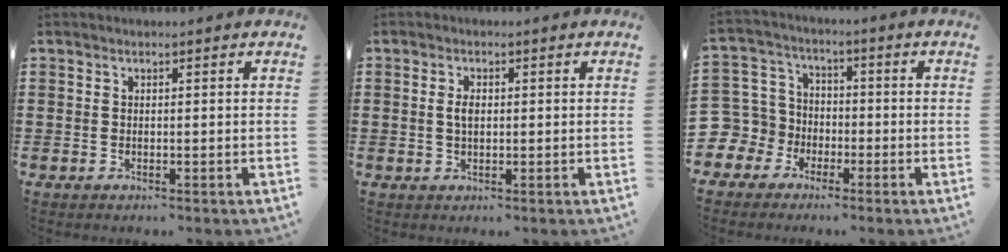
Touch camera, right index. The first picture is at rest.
{"total": 2.4, "force": [0.3, 1.1, 2.1], "torque": [-0.044, 0.006, 0.003]}
{"total": 6.4, "force": [-1.7, 6.1, 0.2], "torque": [-0.062, -0.006, -0.040]}